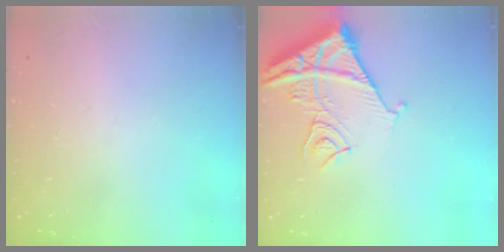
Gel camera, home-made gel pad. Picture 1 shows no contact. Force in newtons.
{"total": 12.8, "press": 12.7, "slide": 1.6}